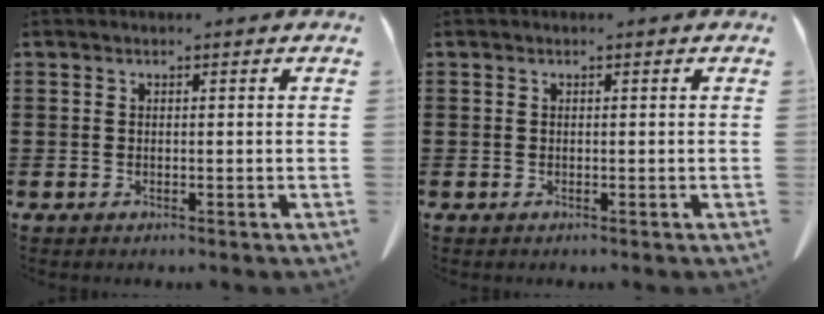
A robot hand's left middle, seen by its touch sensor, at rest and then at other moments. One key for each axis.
{"total": 0.0}